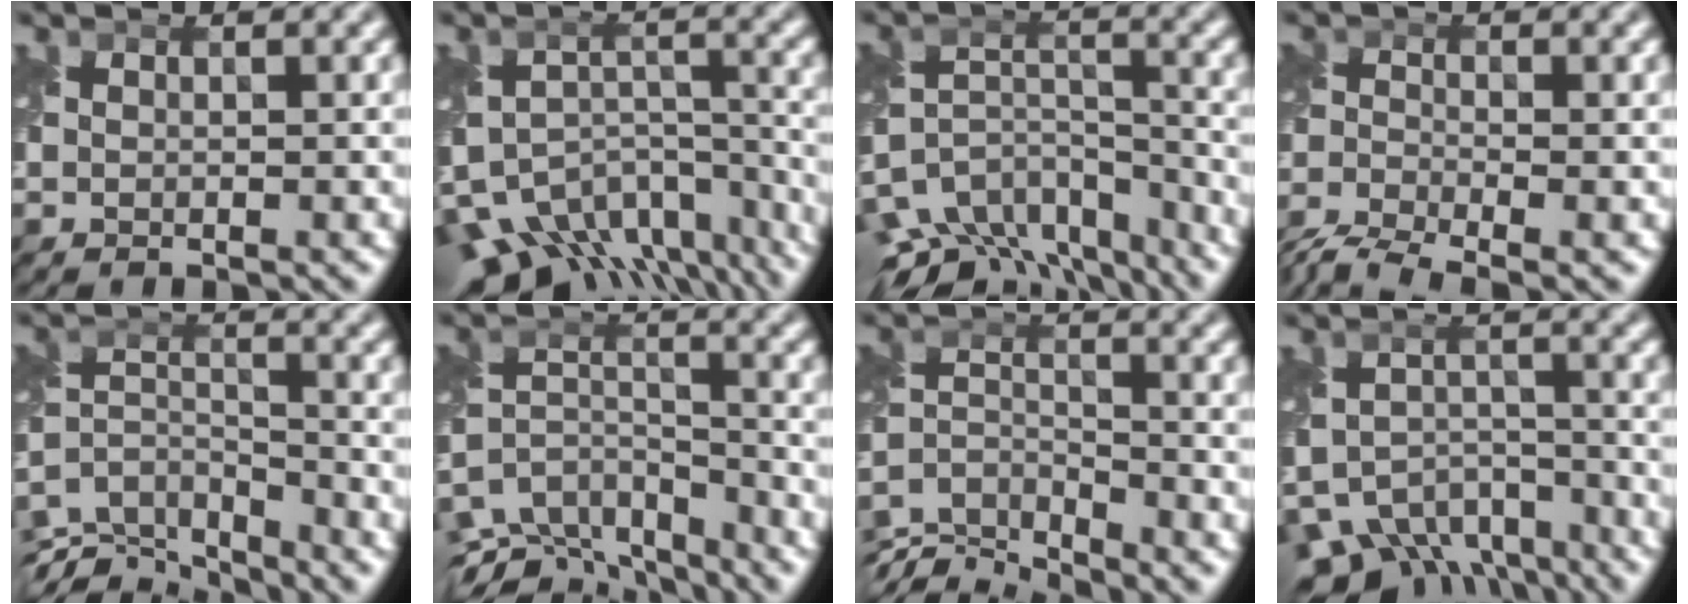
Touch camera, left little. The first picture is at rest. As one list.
[{"total": 12.5, "force": [-9.6, 6.5, 4.7], "torque": [-0.075, -0.009, -0.115]}, {"total": 10.7, "force": [-9.0, 4.7, 3.5], "torque": [-0.054, 0.002, -0.127]}, {"total": 7.2, "force": [-6.1, 2.2, 3.1], "torque": [-0.076, -0.034, -0.102]}, {"total": 7.2, "force": [-6.3, 2.4, 2.4], "torque": [-0.047, -0.010, -0.107]}, {"total": 7.3, "force": [-6.4, 3.0, 1.9], "torque": [-0.042, -0.010, -0.105]}, {"total": 6.7, "force": [-6.1, 1.6, 2.1], "torque": [-0.046, -0.013, -0.115]}, {"total": 10.7, "force": [-8.4, 5.6, 3.4], "torque": [-0.053, -0.014, -0.117]}]